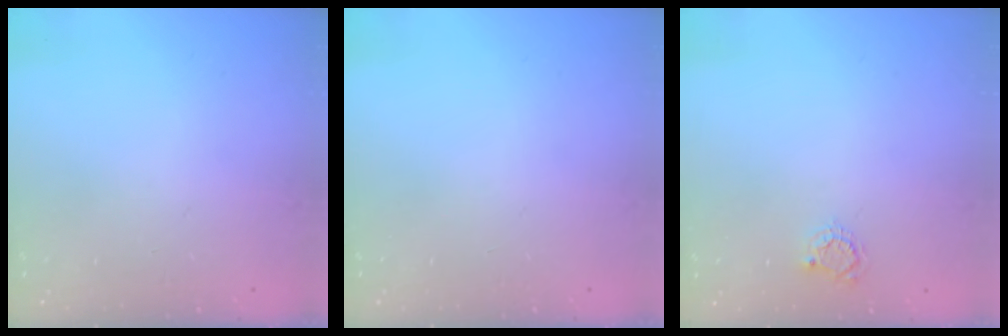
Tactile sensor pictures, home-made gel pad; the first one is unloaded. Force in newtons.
{"total": 0.0}
{"total": 3.8, "press": 3.8, "slide": 0.4}